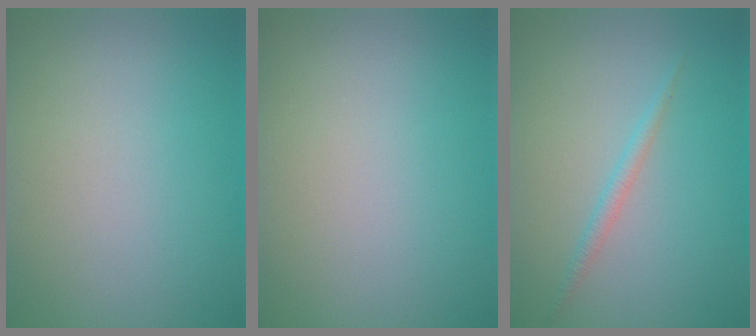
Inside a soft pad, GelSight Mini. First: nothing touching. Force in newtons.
{"total": 0.0}
{"total": 1.2, "press": 1.2, "slide": 0.1}